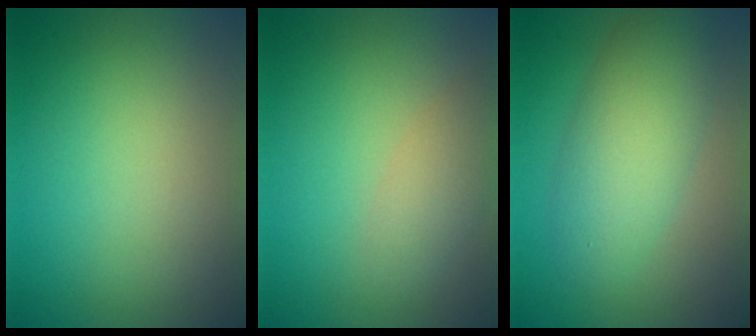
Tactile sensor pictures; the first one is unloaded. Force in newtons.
{"total": 2.4, "press": 2.4, "slide": 0.2}
{"total": 5.4, "press": 5.4, "slide": 0.2}